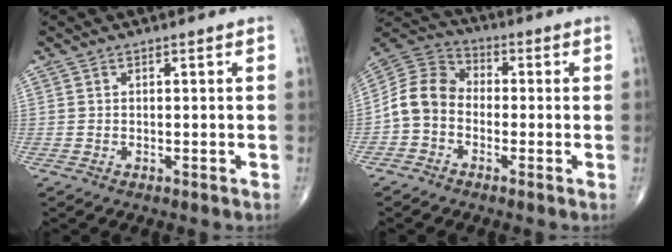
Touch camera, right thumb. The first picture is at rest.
{"total": 8.8, "force": [-2.1, 6.9, 5.0], "torque": [-0.085, 0.032, -0.058]}